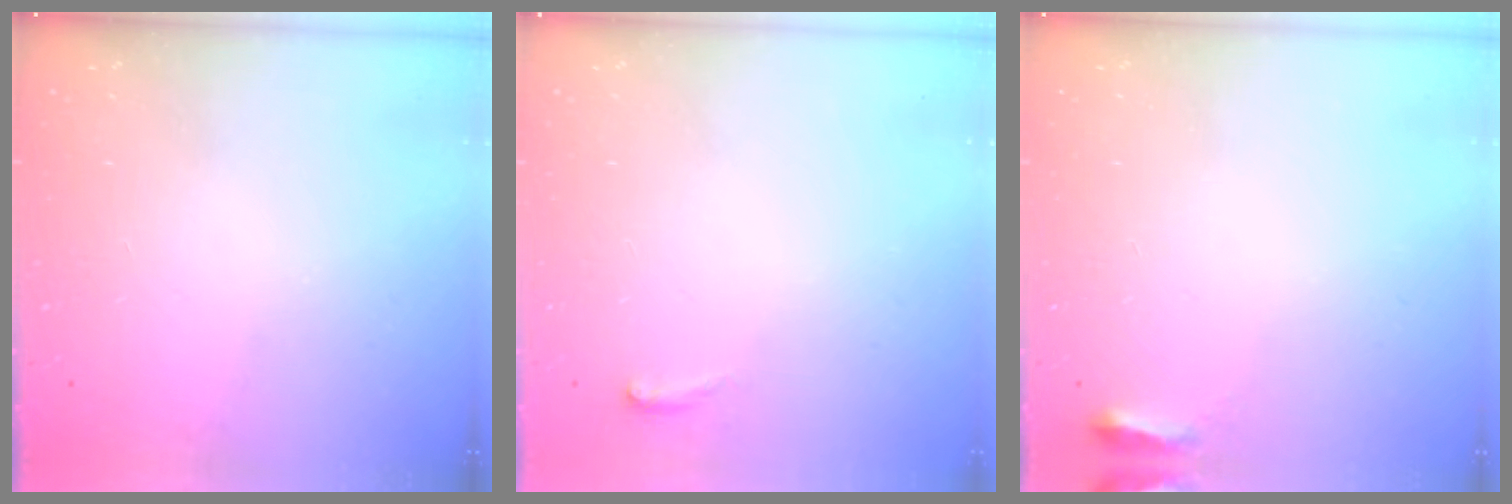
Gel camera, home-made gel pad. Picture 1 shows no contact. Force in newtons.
{"total": 4.1, "press": 3.8, "slide": 1.5}
{"total": 5.0, "press": 4.9, "slide": 1.0}